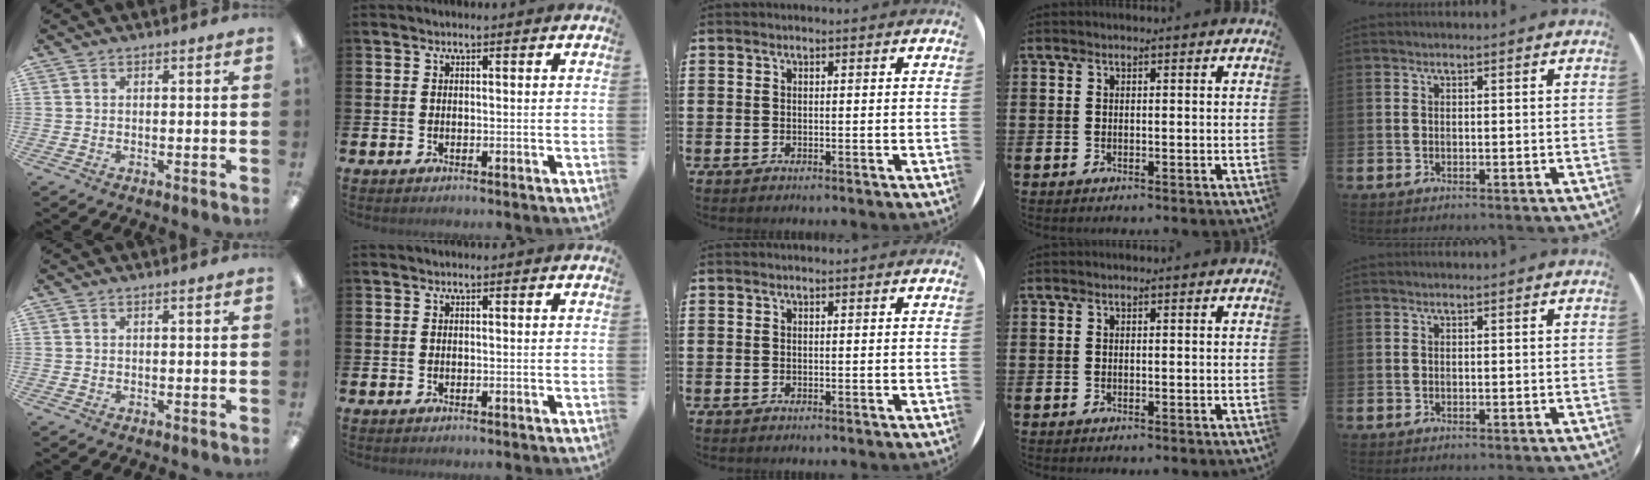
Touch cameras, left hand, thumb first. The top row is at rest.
{}